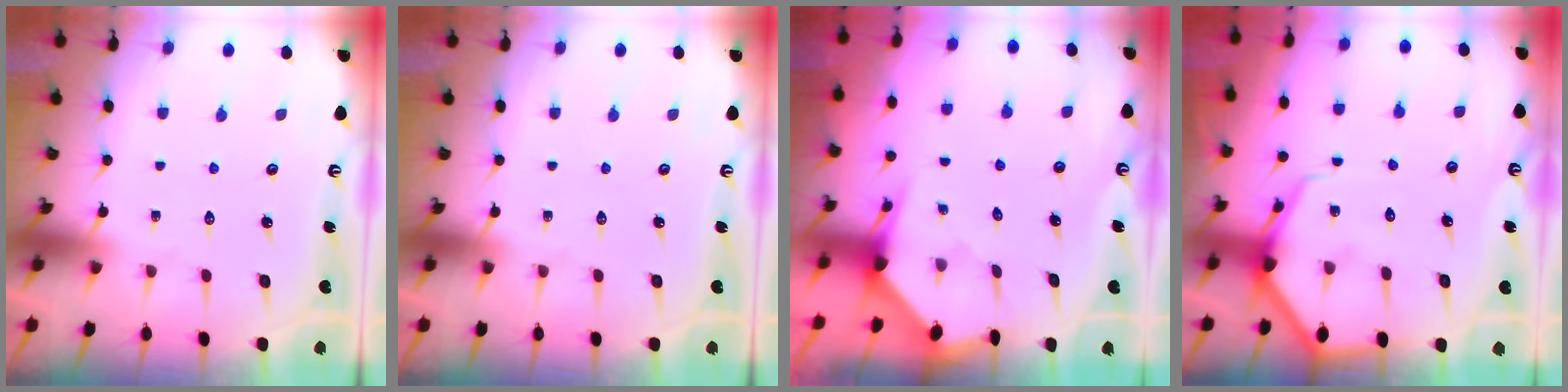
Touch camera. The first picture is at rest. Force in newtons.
{"total": 0.0}
{"total": 3.3, "press": 3.3, "slide": 0.3}
{"total": 7.0, "press": 6.9, "slide": 0.7}